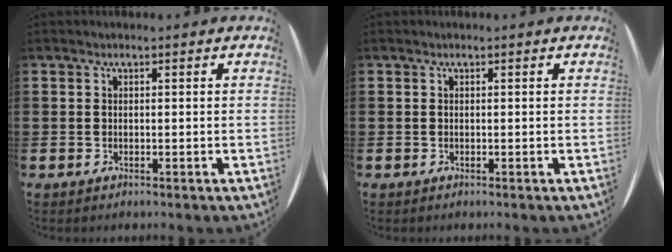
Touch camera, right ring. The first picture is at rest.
{"total": 0.0}